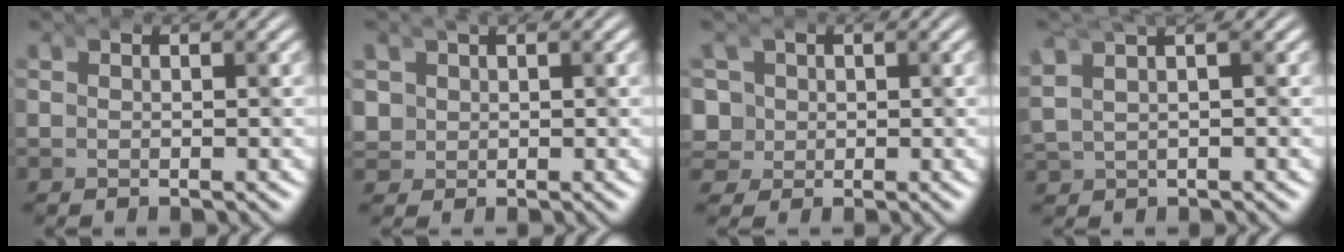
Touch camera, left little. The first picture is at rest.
{"total": 2.3, "force": [0.1, 2.2, 0.5], "torque": [-0.039, -0.020, 0.006]}
{"total": 5.1, "force": [-1.6, 4.7, 0.9], "torque": [-0.073, -0.042, -0.023]}
{"total": 4.3, "force": [0.6, 3.4, 2.7], "torque": [-0.063, 0.008, 0.007]}